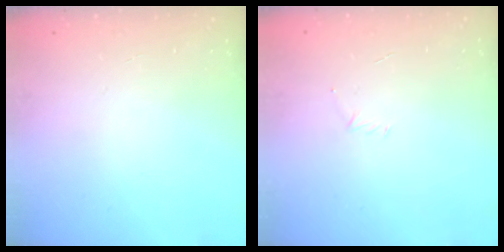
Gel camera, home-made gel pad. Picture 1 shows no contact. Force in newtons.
{"total": 2.9, "press": 2.8, "slide": 0.8}